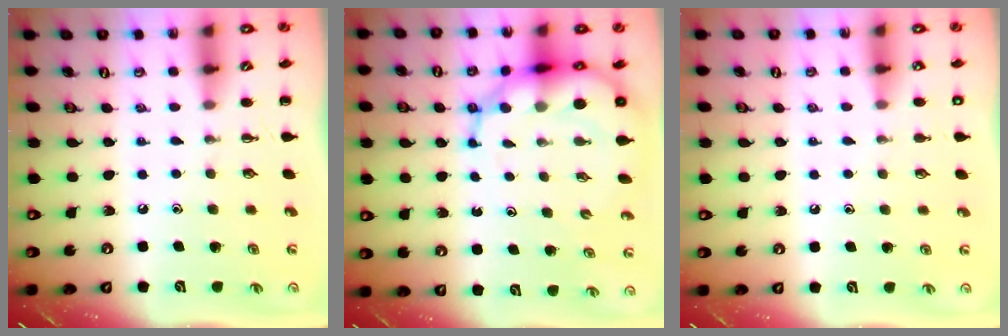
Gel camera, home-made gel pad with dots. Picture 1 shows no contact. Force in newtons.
{"total": 11.6, "press": 11.2, "slide": 3.2}
{"total": 1.1, "press": 1.1, "slide": 0.2}